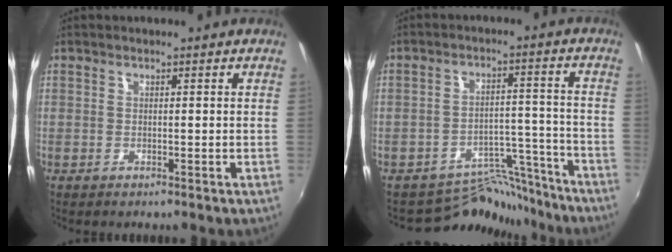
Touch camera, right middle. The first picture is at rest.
{"total": 10.0, "force": [-9.4, 3.3, -0.4], "torque": [0.015, 0.047, -0.134]}